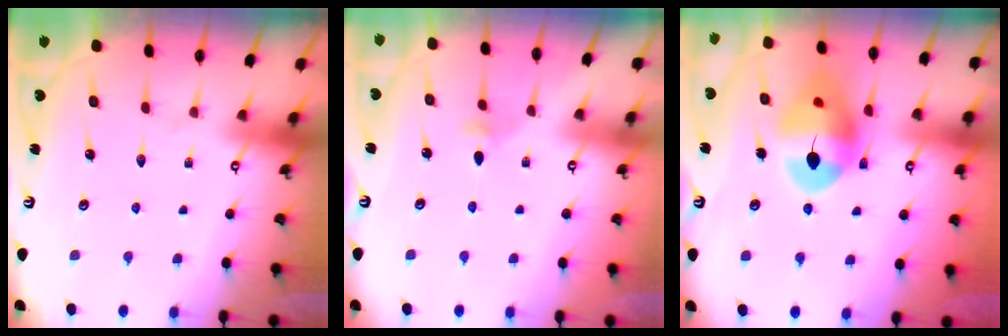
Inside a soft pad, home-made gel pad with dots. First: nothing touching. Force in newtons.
{"total": 3.4, "press": 3.3, "slide": 0.8}
{"total": 13.3, "press": 13.2, "slide": 1.6}